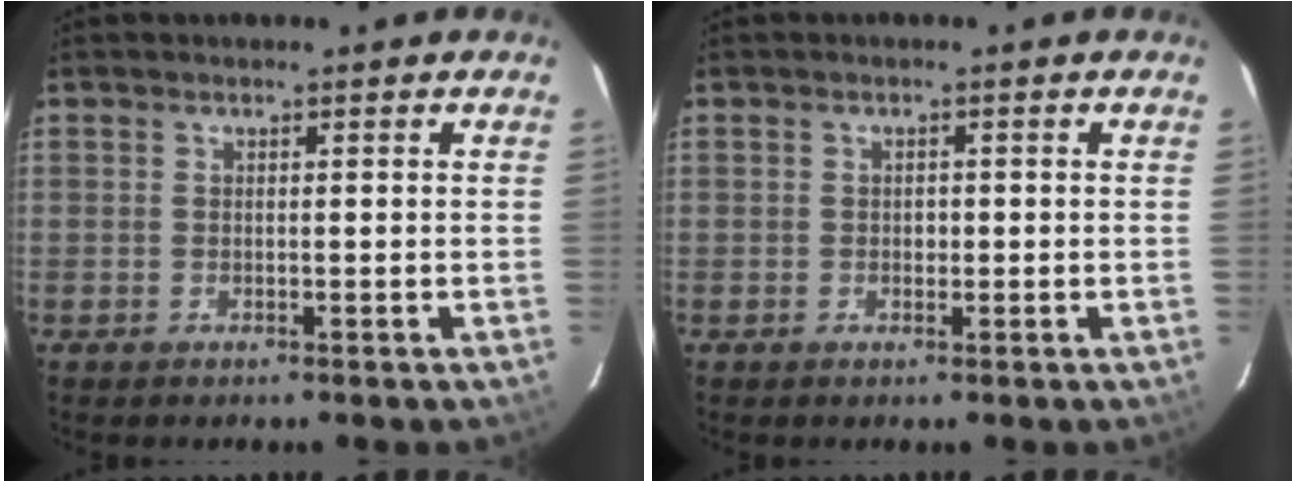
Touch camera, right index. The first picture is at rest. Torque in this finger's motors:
{"motor_torque": [0.20, 0.04, 0.06, 0.00]}